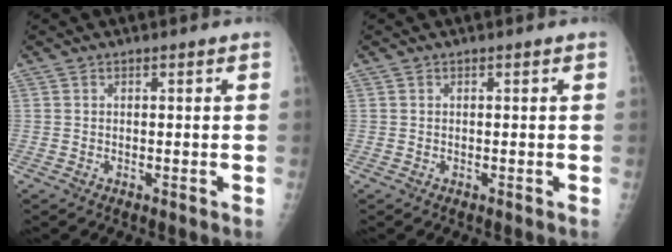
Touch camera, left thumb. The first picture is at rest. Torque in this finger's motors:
{"motor_torque": [0.07, 0.09, -0.01, 0.00, 0.02]}